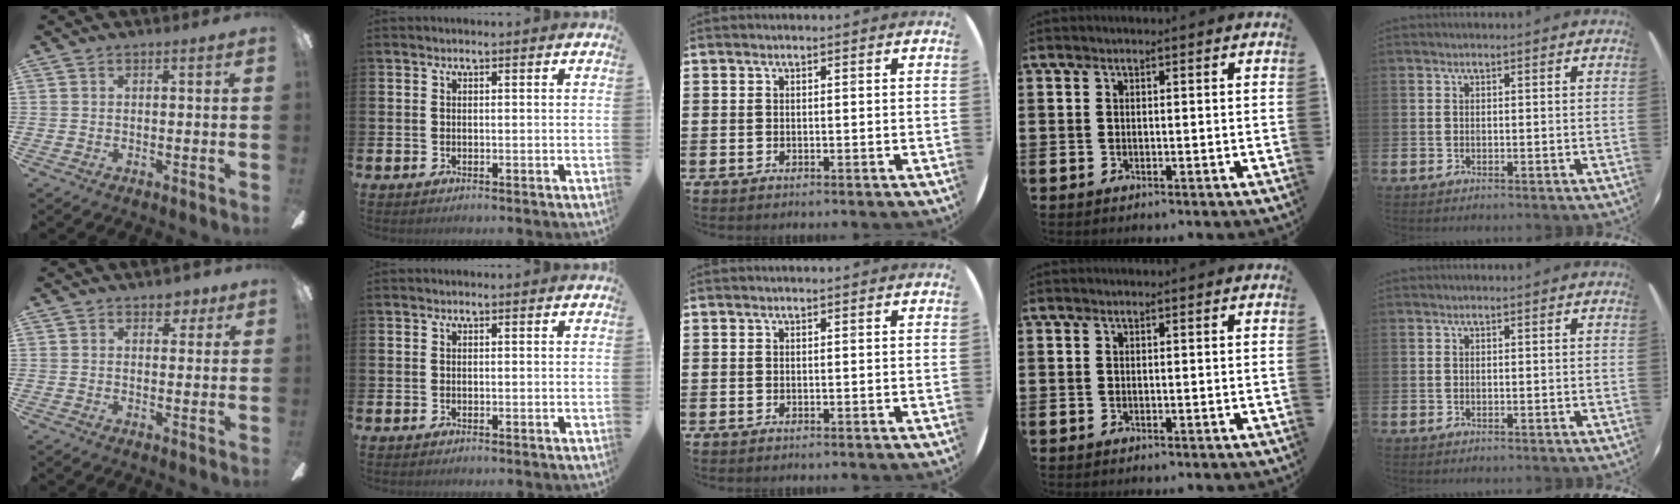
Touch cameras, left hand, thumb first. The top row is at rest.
{"thumb": {"total": 3.7, "force": [2.4, 2.4, 1.4], "torque": [0.000, -0.006, 0.039]}}